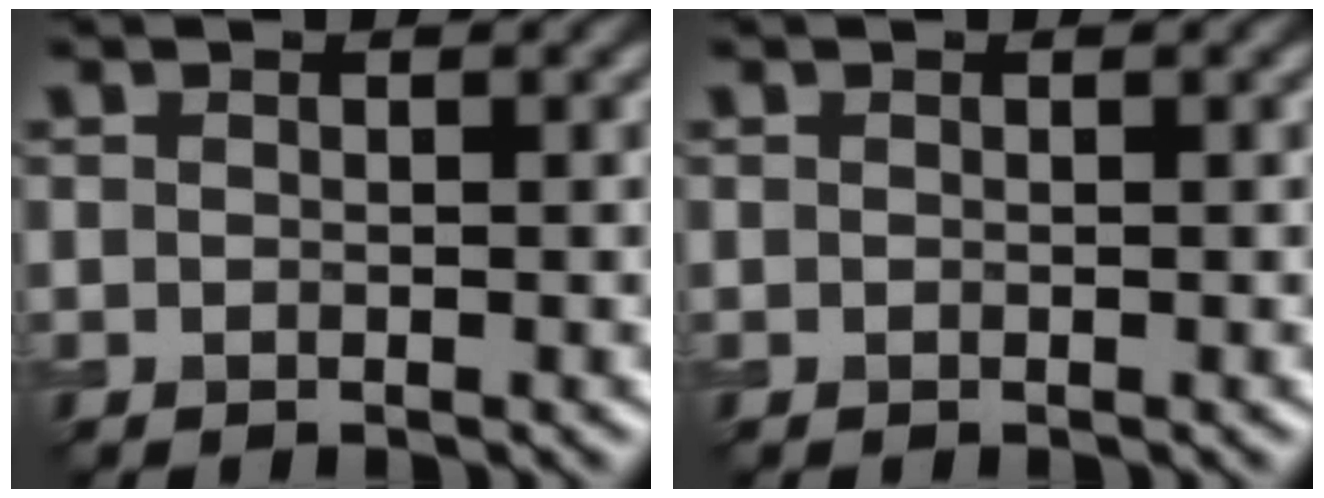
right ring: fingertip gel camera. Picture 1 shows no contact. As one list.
[{"total": 0.0}]